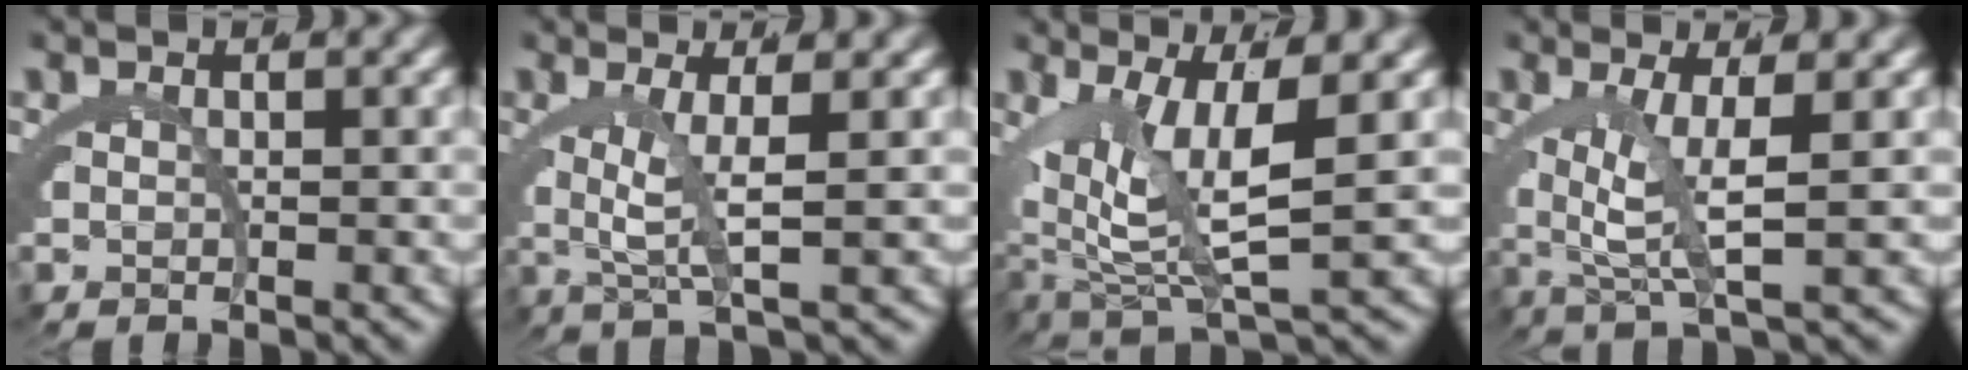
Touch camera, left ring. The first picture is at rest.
{"total": 3.2, "force": [0.2, -0.7, 3.1], "torque": [-0.048, 0.001, 0.005]}
{"total": 5.4, "force": [0.0, 1.5, 5.2], "torque": [-0.084, -0.017, 0.006]}
{"total": 4.0, "force": [0.1, 0.1, 4.0], "torque": [-0.064, -0.002, 0.004]}